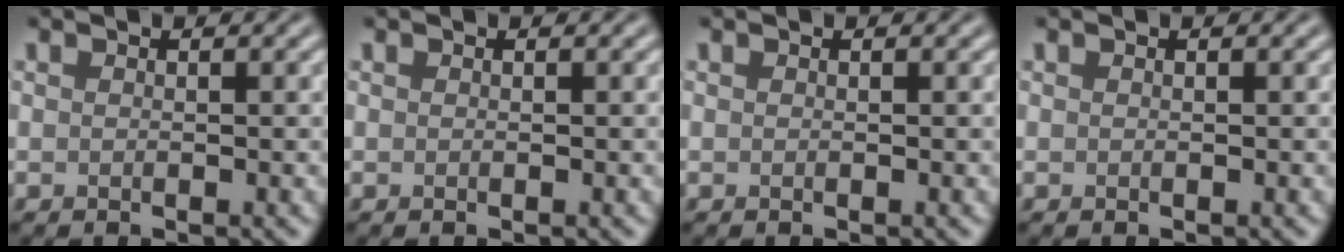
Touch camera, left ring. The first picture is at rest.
{"total": 0.0}
{"total": 0.0}
{"total": 0.0}